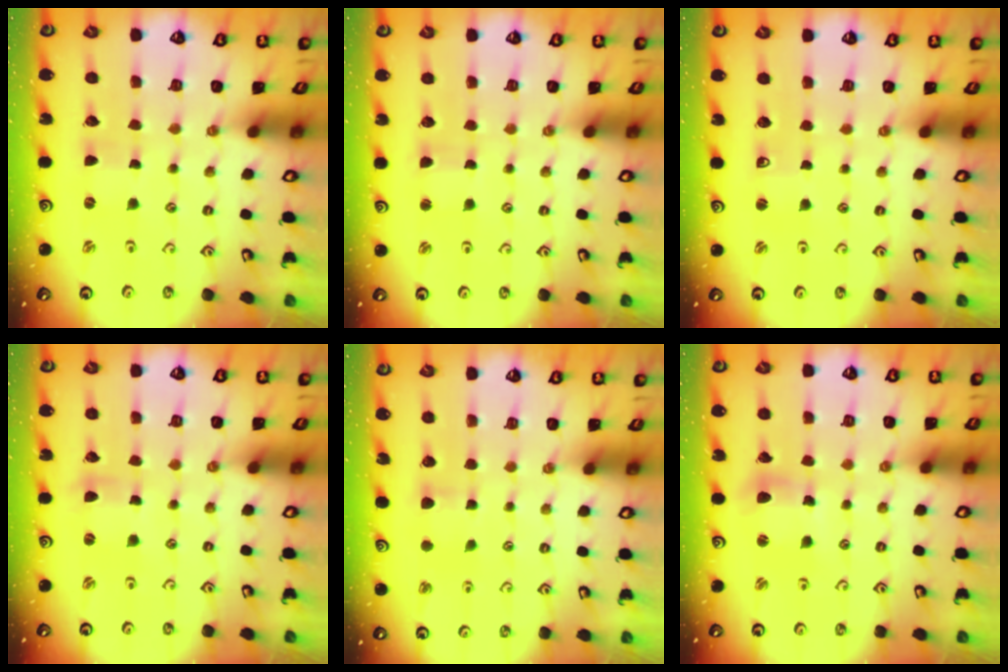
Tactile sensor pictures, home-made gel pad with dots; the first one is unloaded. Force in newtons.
{"total": 2.0, "press": 2.0, "slide": 0.3}
{"total": 2.1, "press": 2.0, "slide": 0.4}
{"total": 1.2, "press": 1.2, "slide": 0.3}
{"total": 5.8, "press": 5.8, "slide": 0.5}
{"total": 6.3, "press": 6.2, "slide": 1.2}